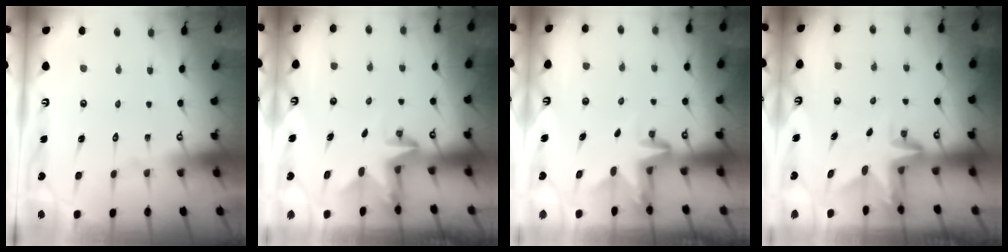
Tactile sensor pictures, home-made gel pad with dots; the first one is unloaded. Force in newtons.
{"total": 2.5, "press": 2.5, "slide": 0.4}
{"total": 3.1, "press": 3.1, "slide": 0.3}
{"total": 3.1, "press": 3.1, "slide": 0.2}